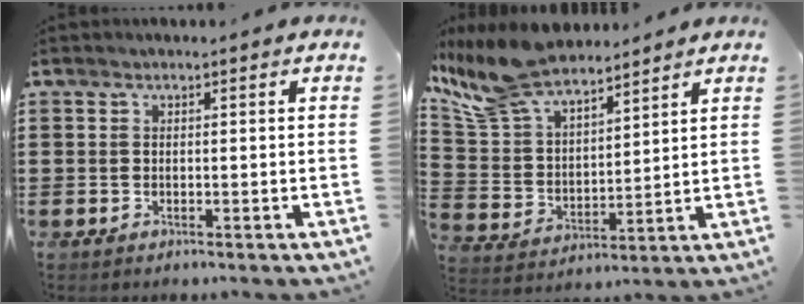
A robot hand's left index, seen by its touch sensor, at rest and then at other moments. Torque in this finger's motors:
{"motor_torque": [2.14, 0.00, 0.42, 0.16]}